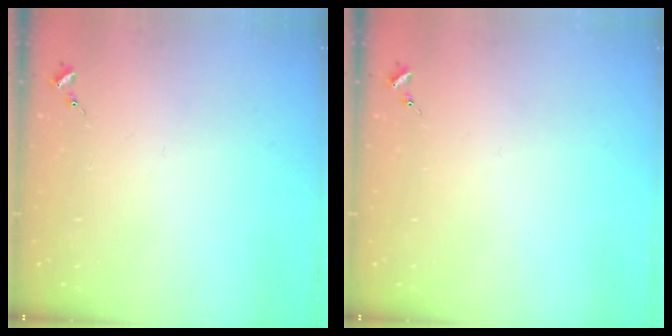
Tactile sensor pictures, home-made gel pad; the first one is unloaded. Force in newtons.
{"total": 0.0}